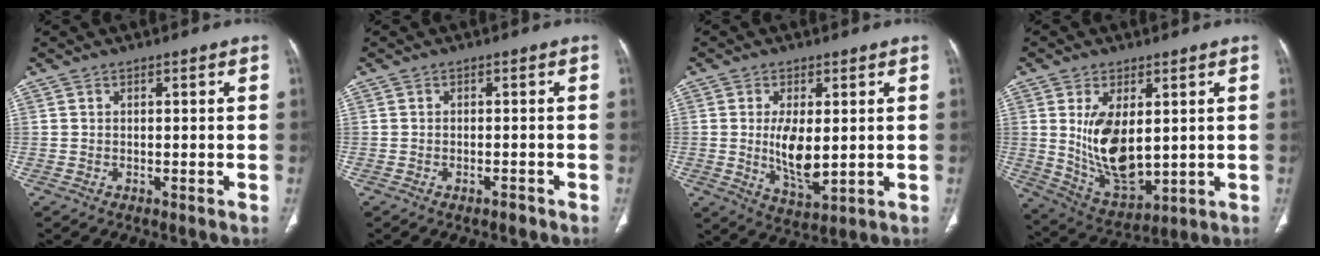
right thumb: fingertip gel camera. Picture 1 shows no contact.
{"total": 1.2, "force": [-0.9, 0.5, 0.7], "torque": [-0.012, 0.003, -0.012]}
{"total": 8.6, "force": [0.3, 3.9, 7.7], "torque": [-0.132, -0.021, 0.016]}
{"total": 13.3, "force": [1.7, 7.1, 11.0], "torque": [-0.183, -0.021, 0.053]}